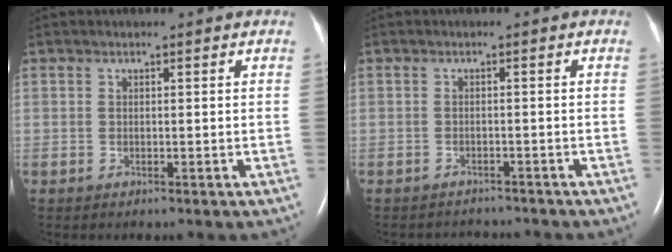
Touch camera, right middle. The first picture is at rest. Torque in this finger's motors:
{"motor_torque": [-0.31, -0.24, -0.12, 0.00]}